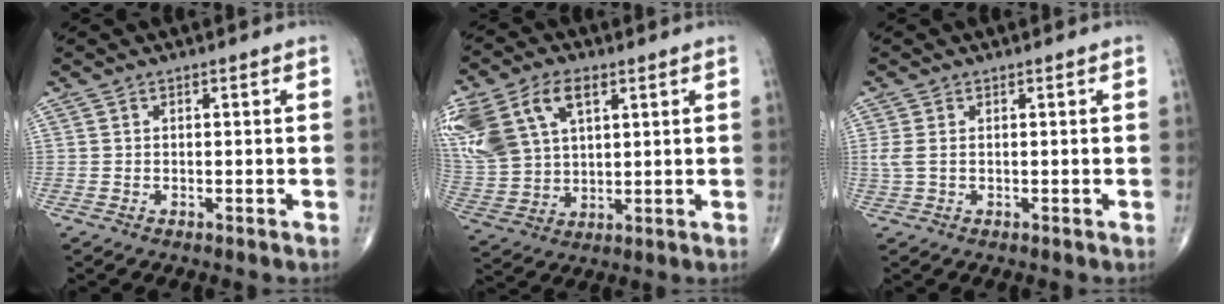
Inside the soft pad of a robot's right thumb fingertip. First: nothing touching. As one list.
[{"total": 20.1, "force": [8.5, 12.4, 13.3], "torque": [-0.309, 0.014, 0.170]}, {"total": 2.2, "force": [0.2, 1.3, 1.8], "torque": [-0.057, 0.005, 0.010]}]